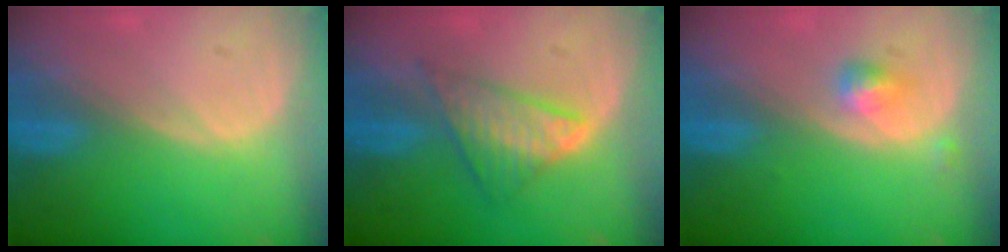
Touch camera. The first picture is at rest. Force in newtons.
{"total": 5.8, "press": 5.7, "slide": 1.1}
{"total": 2.4, "press": 2.4, "slide": 0.2}